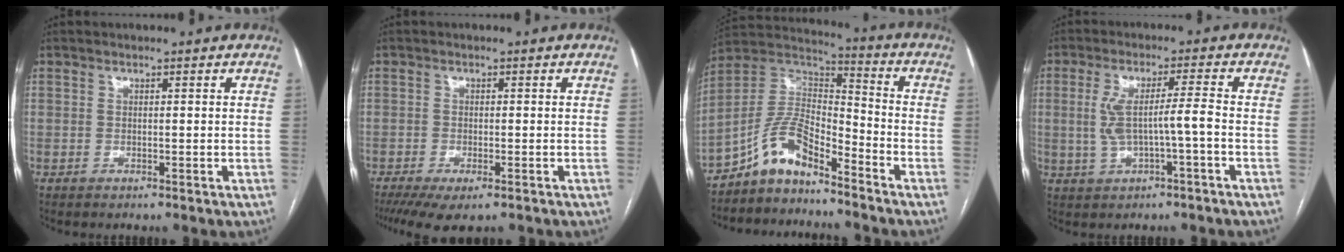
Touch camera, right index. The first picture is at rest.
{"total": 7.3, "force": [-5.2, 2.2, 4.6], "torque": [-0.070, -0.016, -0.082]}
{"total": 9.5, "force": [-7.3, 3.0, 5.3], "torque": [-0.114, 0.030, -0.142]}
{"total": 6.5, "force": [-0.9, 0.5, 6.4], "torque": [-0.125, 0.014, -0.010]}